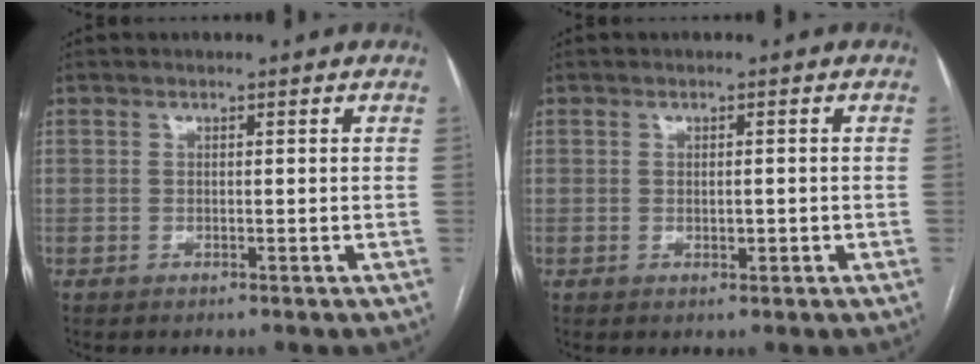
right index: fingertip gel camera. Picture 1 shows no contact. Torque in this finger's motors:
{"motor_torque": [-0.05, -0.05, -0.07, 0.00]}